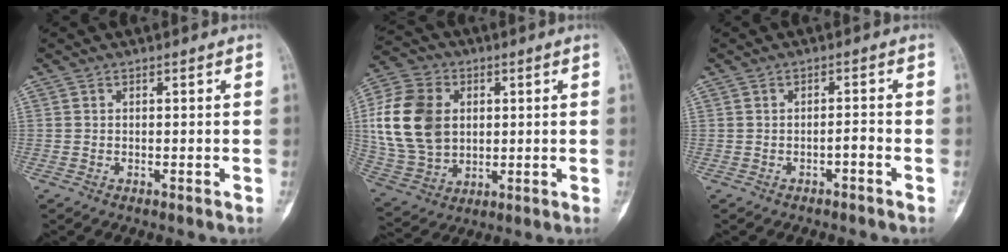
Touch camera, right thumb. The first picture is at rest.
{"total": 17.6, "force": [2.5, 13.2, 11.4], "torque": [-0.204, 0.003, 0.051]}
{"total": 1.5, "force": [-0.9, 0.6, 1.1], "torque": [-0.018, 0.017, -0.013]}